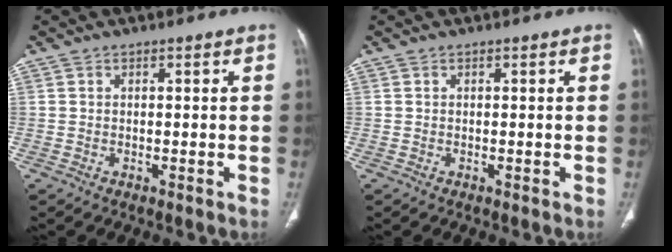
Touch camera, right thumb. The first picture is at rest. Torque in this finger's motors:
{"motor_torque": [0.13, 0.13, -0.05, -0.03, 0.00]}